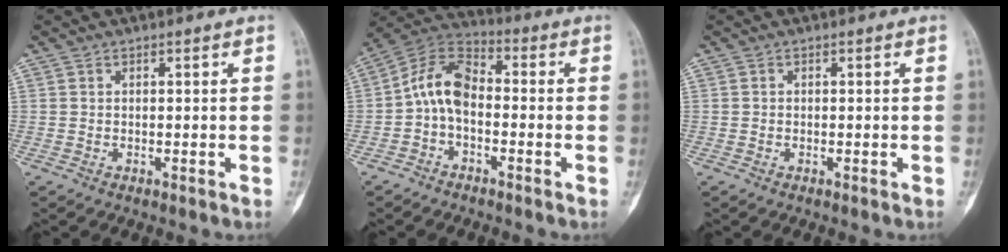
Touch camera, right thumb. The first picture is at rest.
{"total": 9.4, "force": [-1.5, 5.8, 7.2], "torque": [-0.124, 0.037, -0.045]}
{"total": 0.0}